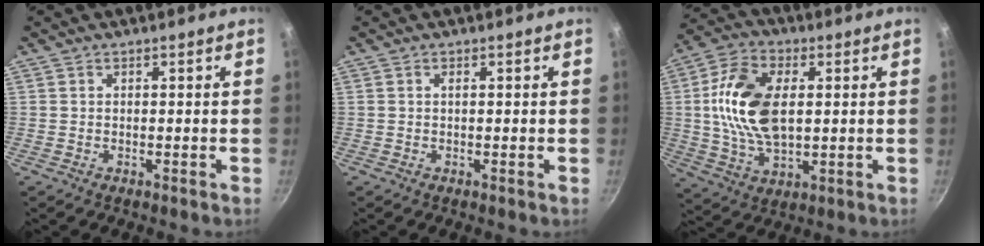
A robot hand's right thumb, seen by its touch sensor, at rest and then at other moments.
{"total": 0.6, "force": [0.0, 0.0, 0.6], "torque": [-0.011, 0.000, 0.000]}
{"total": 15.5, "force": [2.0, 9.0, 12.5], "torque": [-0.224, 0.004, 0.033]}